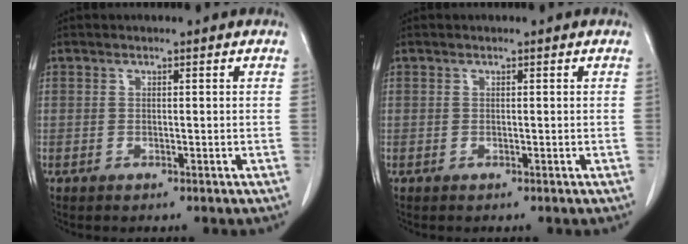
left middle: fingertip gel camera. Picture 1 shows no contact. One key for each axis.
{"total": 0.0}